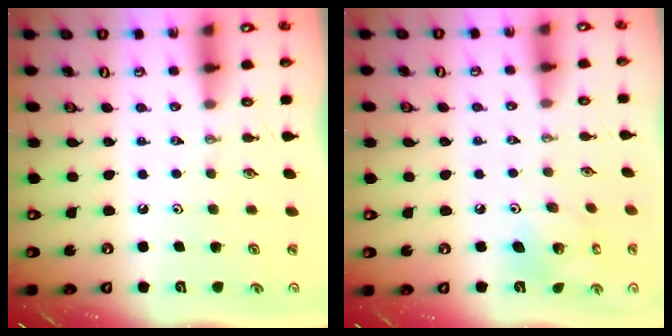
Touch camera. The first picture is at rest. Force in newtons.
{"total": 7.4, "press": 7.4, "slide": 0.2}